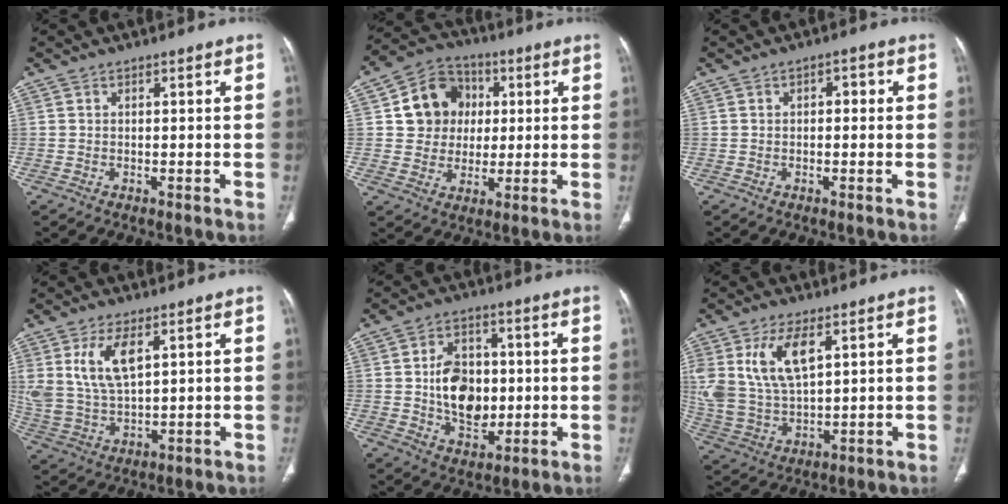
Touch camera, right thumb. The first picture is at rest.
{"total": 11.9, "force": [2.3, 10.7, 4.7], "torque": [-0.040, 0.007, 0.036]}
{"total": 2.1, "force": [0.3, 1.3, 1.6], "torque": [-0.013, 0.007, 0.000]}
{"total": 10.8, "force": [4.2, 5.2, 8.5], "torque": [-0.173, -0.015, 0.094]}
{"total": 12.2, "force": [0.1, 8.7, 8.6], "torque": [-0.105, 0.002, 0.010]}
{"total": 13.8, "force": [5.3, 7.0, 10.6], "torque": [-0.218, -0.016, 0.118]}